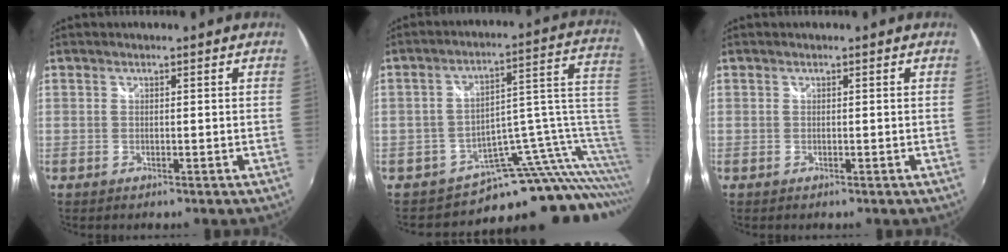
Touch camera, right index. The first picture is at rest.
{"total": 11.2, "force": [-6.2, 4.9, 7.9], "torque": [-0.081, 0.026, -0.103]}
{"total": 0.0}